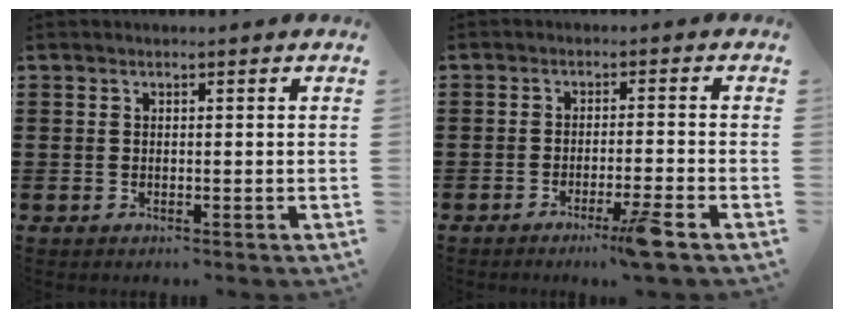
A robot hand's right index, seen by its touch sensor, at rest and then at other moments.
{"total": 4.7, "force": [-3.1, -0.7, 3.5], "torque": [-0.058, -0.016, -0.053]}